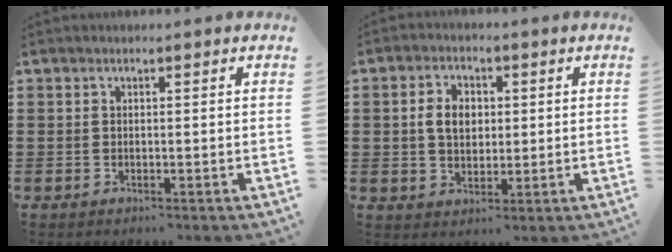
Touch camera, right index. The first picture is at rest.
{"total": 4.8, "force": [0.5, 3.4, 3.4], "torque": [-0.074, 0.008, 0.001]}